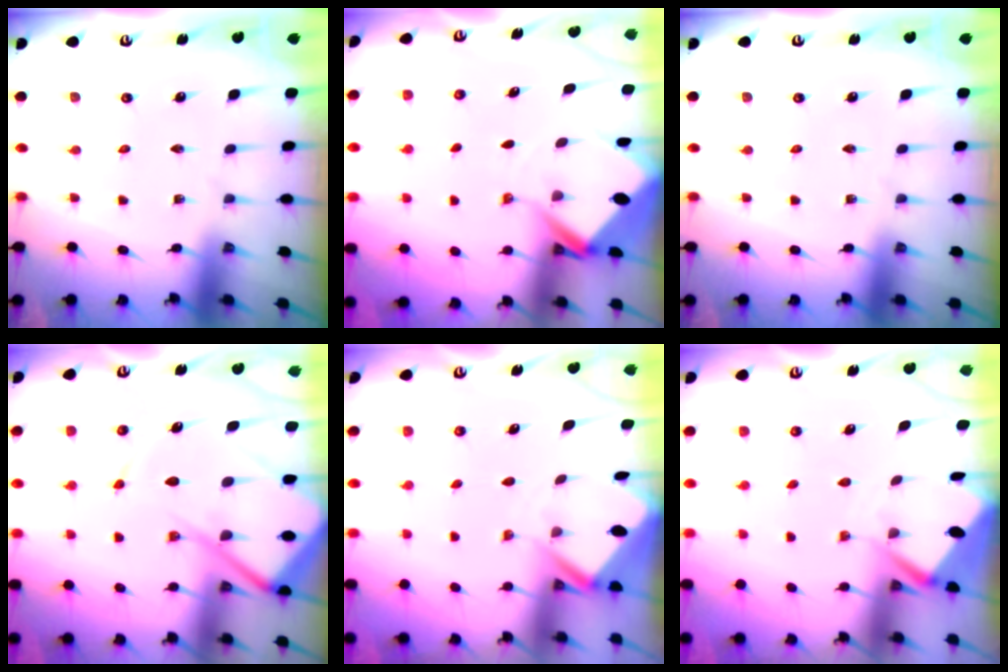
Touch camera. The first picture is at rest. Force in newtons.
{"total": 5.0, "press": 5.0, "slide": 0.6}
{"total": 0.0}
{"total": 15.2, "press": 15.1, "slide": 1.5}
{"total": 2.4, "press": 2.4, "slide": 0.1}
{"total": 3.5, "press": 3.5, "slide": 0.4}